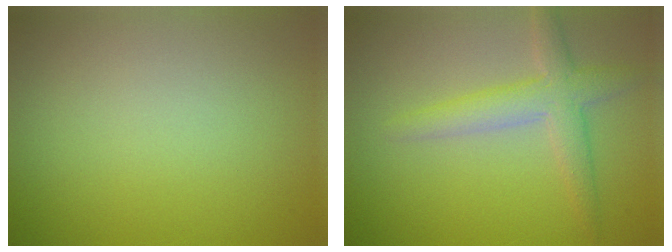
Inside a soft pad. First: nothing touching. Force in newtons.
{"total": 3.6, "press": 3.6, "slide": 0.3}